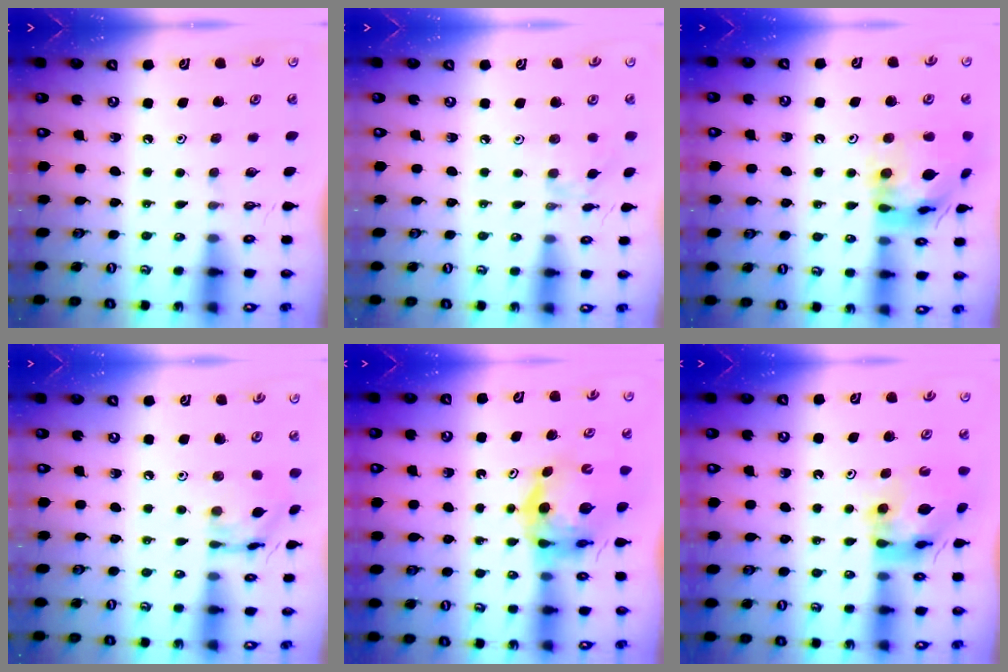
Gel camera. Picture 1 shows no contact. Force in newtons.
{"total": 1.3, "press": 1.3, "slide": 0.4}
{"total": 15.5, "press": 15.4, "slide": 2.1}
{"total": 12.0, "press": 12.0, "slide": 0.9}
{"total": 10.6, "press": 10.6, "slide": 1.2}
{"total": 12.0, "press": 11.9, "slide": 1.3}